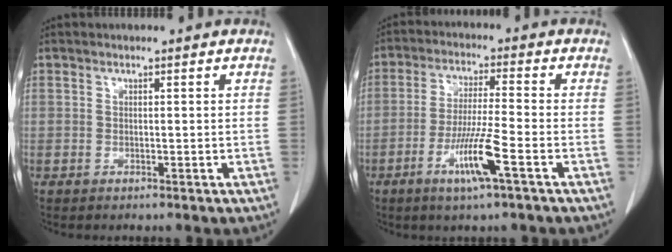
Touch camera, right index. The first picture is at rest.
{"total": 8.4, "force": [-3.8, -0.3, 7.5], "torque": [-0.144, -0.013, -0.072]}